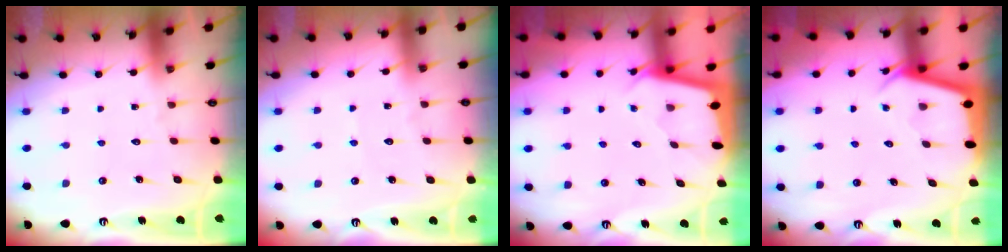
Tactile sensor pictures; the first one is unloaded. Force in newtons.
{"total": 2.9, "press": 2.9, "slide": 0.4}
{"total": 1.7, "press": 1.7, "slide": 0.1}
{"total": 2.9, "press": 2.9, "slide": 0.3}